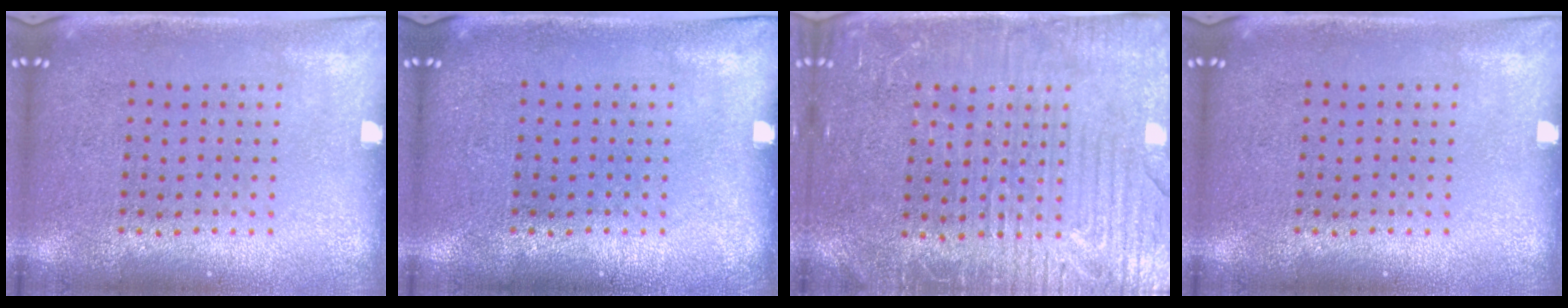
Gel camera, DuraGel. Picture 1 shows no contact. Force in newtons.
{"total": 0.0}
{"total": 4.1, "press": 4.0, "slide": 1.1}
{"total": 0.0}